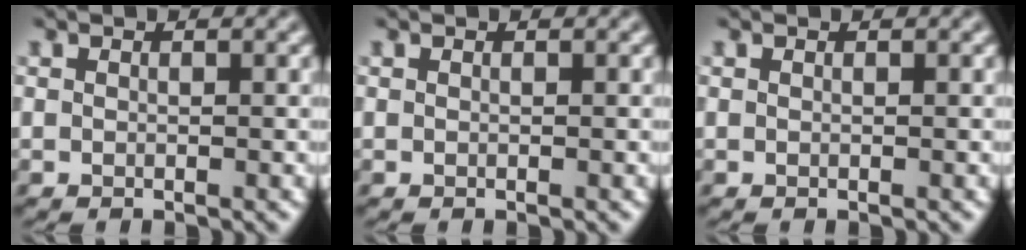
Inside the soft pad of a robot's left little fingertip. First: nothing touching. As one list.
[{"total": 0.0}, {"total": 0.0}]